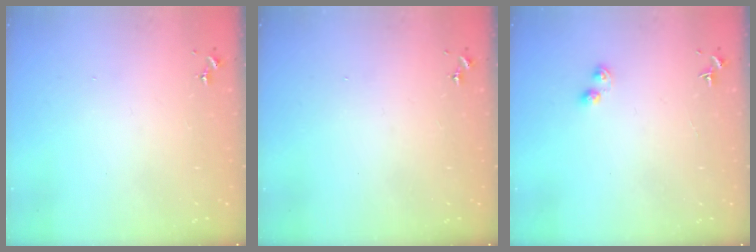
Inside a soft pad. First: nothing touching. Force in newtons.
{"total": 0.0}
{"total": 2.9, "press": 2.9, "slide": 0.4}